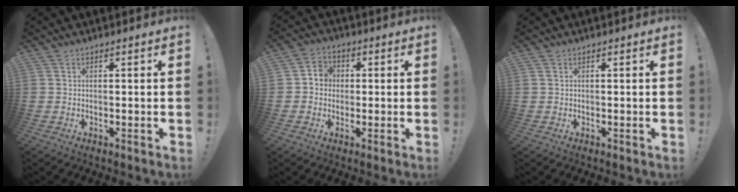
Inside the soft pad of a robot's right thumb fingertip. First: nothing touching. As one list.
[{"total": 5.0, "force": [-0.3, 4.6, 1.9], "torque": [-0.029, 0.011, -0.005]}, {"total": 0.0}]